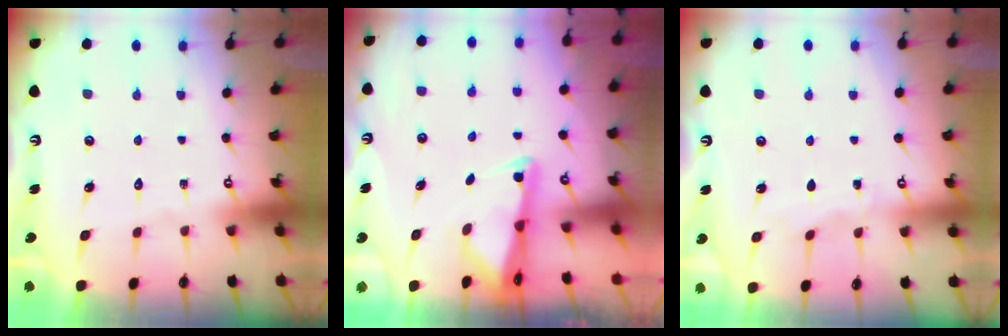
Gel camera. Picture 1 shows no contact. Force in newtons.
{"total": 2.1, "press": 2.0, "slide": 0.3}
{"total": 2.5, "press": 2.5, "slide": 0.3}